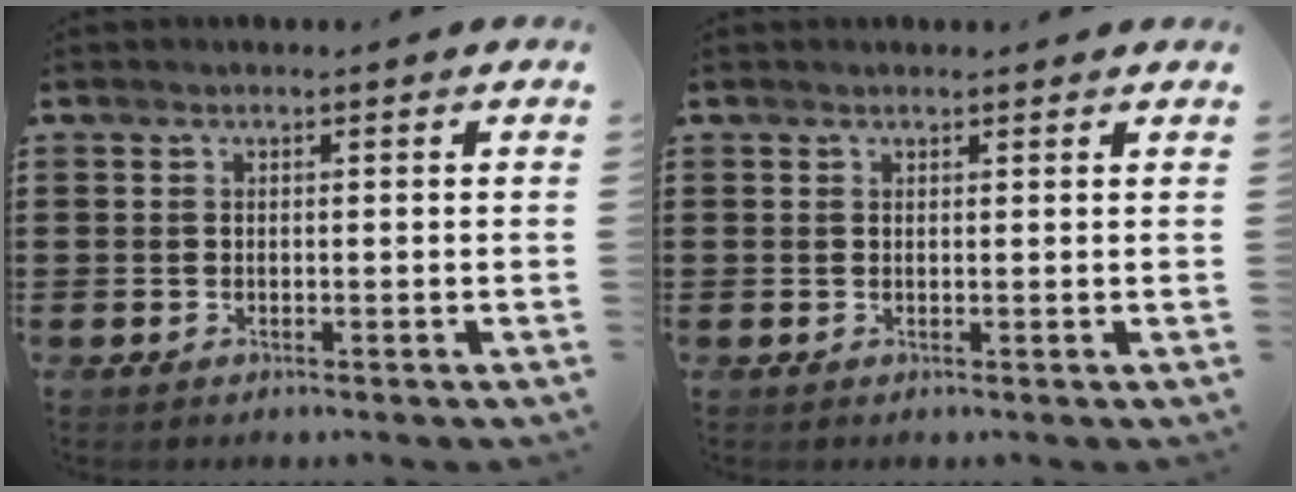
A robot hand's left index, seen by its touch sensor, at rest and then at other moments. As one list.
[{"total": 0.7, "force": [0.7, 0.2, 0.2], "torque": [-0.004, 0.000, 0.014]}]